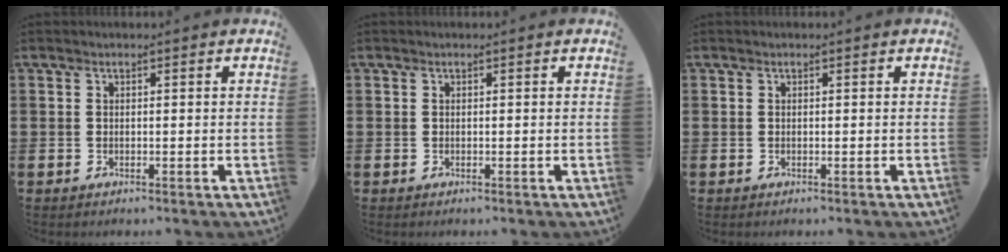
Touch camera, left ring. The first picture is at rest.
{"total": 0.0}
{"total": 0.0}